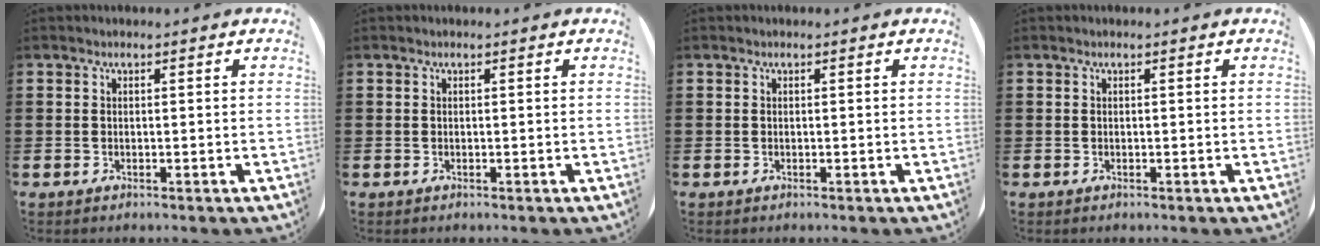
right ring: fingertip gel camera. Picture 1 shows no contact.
{"total": 0.0}
{"total": 0.0}
{"total": 0.0}